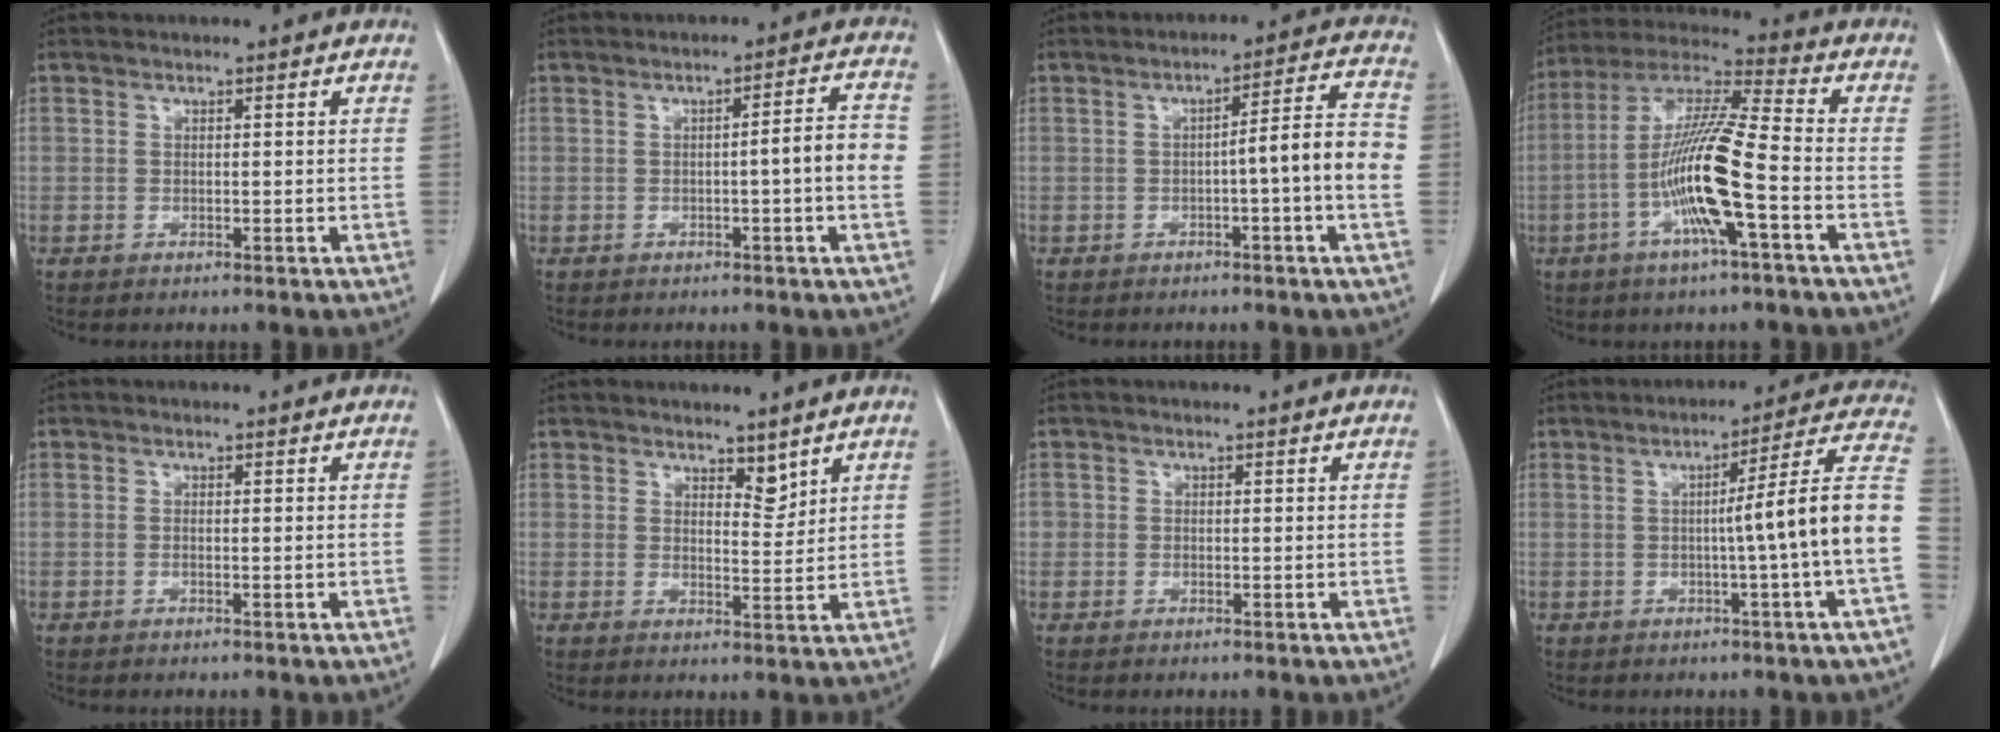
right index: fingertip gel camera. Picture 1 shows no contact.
{"total": 5.2, "force": [-0.8, -0.2, 5.1], "torque": [-0.067, 0.008, -0.013]}
{"total": 7.8, "force": [-1.6, -0.6, 7.6], "torque": [-0.103, 0.017, -0.023]}
{"total": 14.3, "force": [-4.2, 0.4, 13.7], "torque": [-0.273, 0.001, -0.086]}
{"total": 0.6, "force": [-0.2, 0.0, 0.6], "torque": [-0.011, -0.001, 0.000]}
{"total": 3.0, "force": [2.4, 1.1, 1.5], "torque": [-0.023, -0.010, 0.043]}
{"total": 0.7, "force": [-0.1, 0.7, 0.1], "torque": [0.007, 0.005, -0.004]}
{"total": 12.7, "force": [-1.9, -2.4, 12.3], "torque": [-0.157, 0.014, -0.030]}